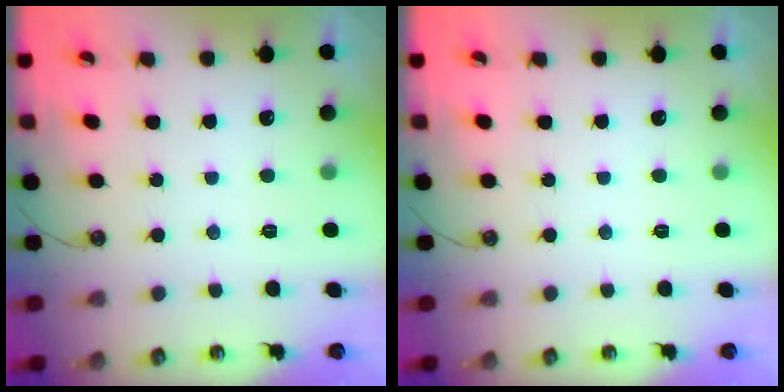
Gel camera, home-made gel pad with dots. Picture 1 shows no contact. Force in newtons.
{"total": 0.0}